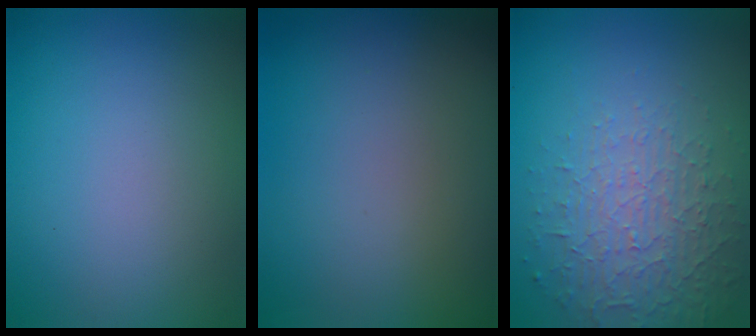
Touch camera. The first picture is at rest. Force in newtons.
{"total": 0.0}
{"total": 4.9, "press": 3.2, "slide": 3.7}